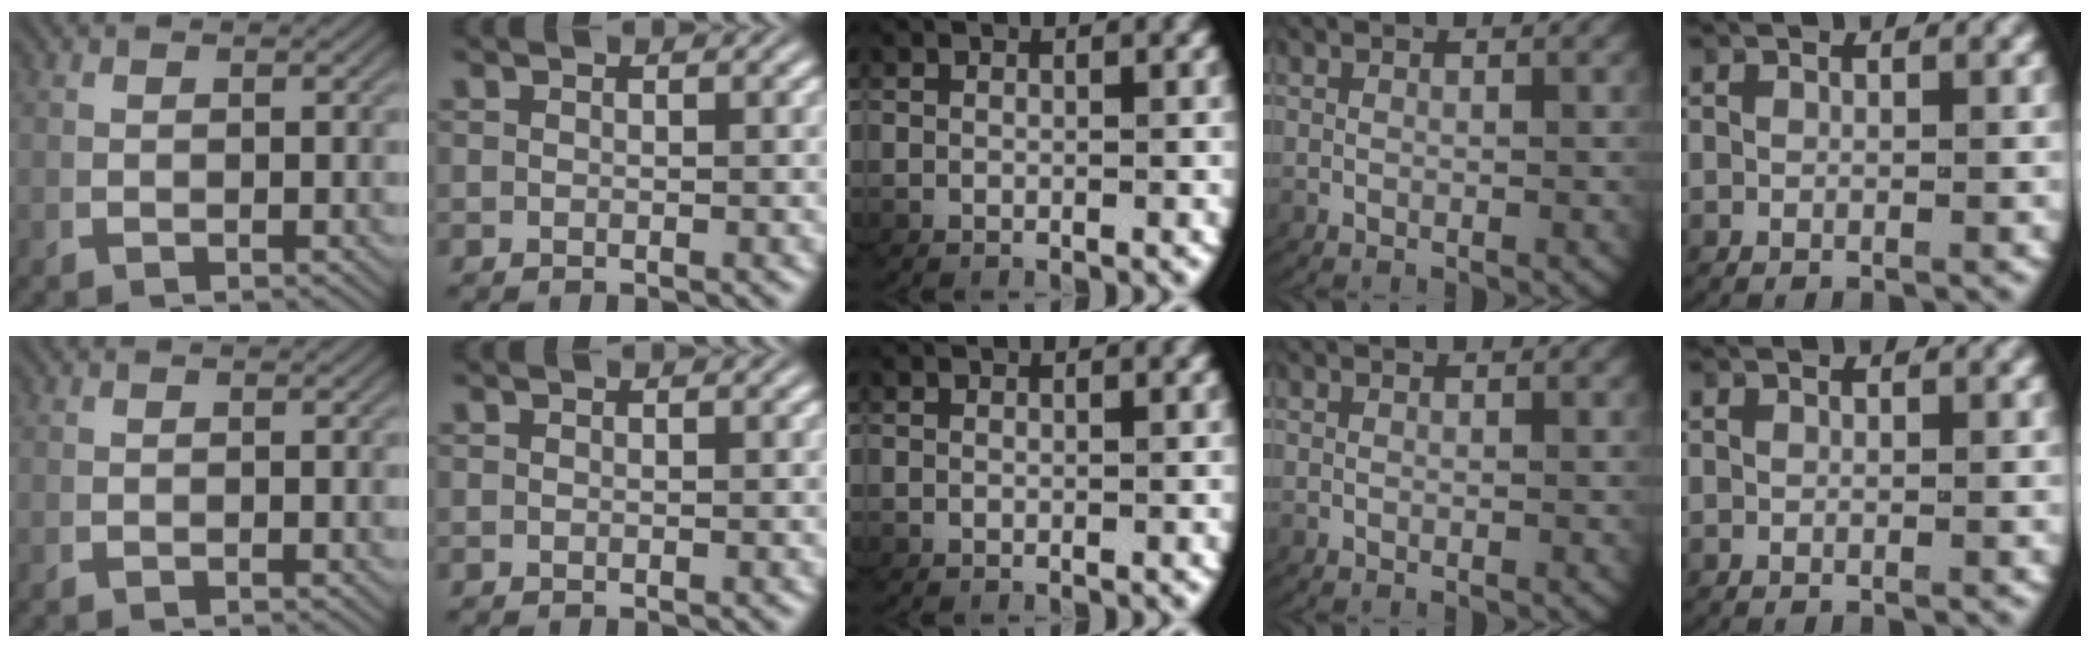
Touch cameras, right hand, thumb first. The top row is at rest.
{}